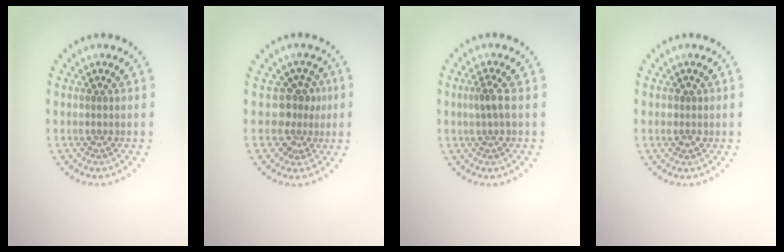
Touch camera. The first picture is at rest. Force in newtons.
{"total": 2.8, "press": 2.0, "slide": 1.9}
{"total": 1.4, "press": 1.2, "slide": 0.7}
{"total": 1.0, "press": 0.9, "slide": 0.4}